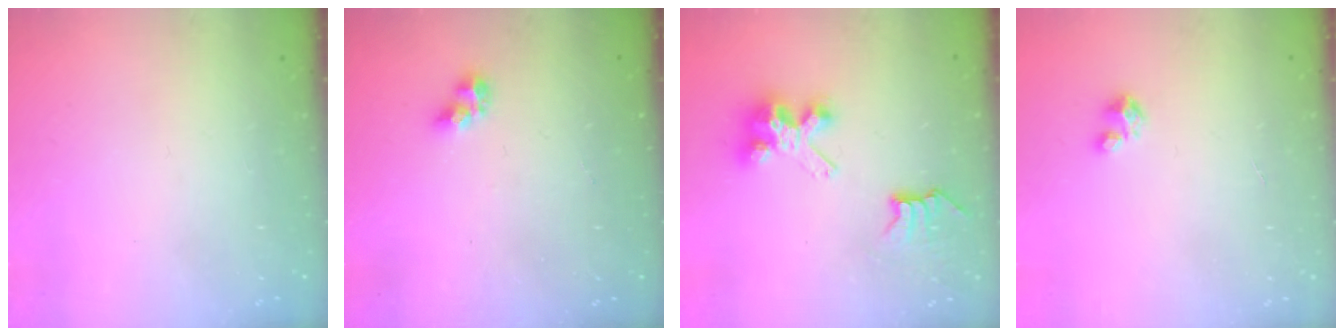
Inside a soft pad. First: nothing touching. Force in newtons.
{"total": 5.3, "press": 5.3, "slide": 0.3}
{"total": 7.3, "press": 7.3, "slide": 0.2}
{"total": 1.7, "press": 1.7, "slide": 0.1}